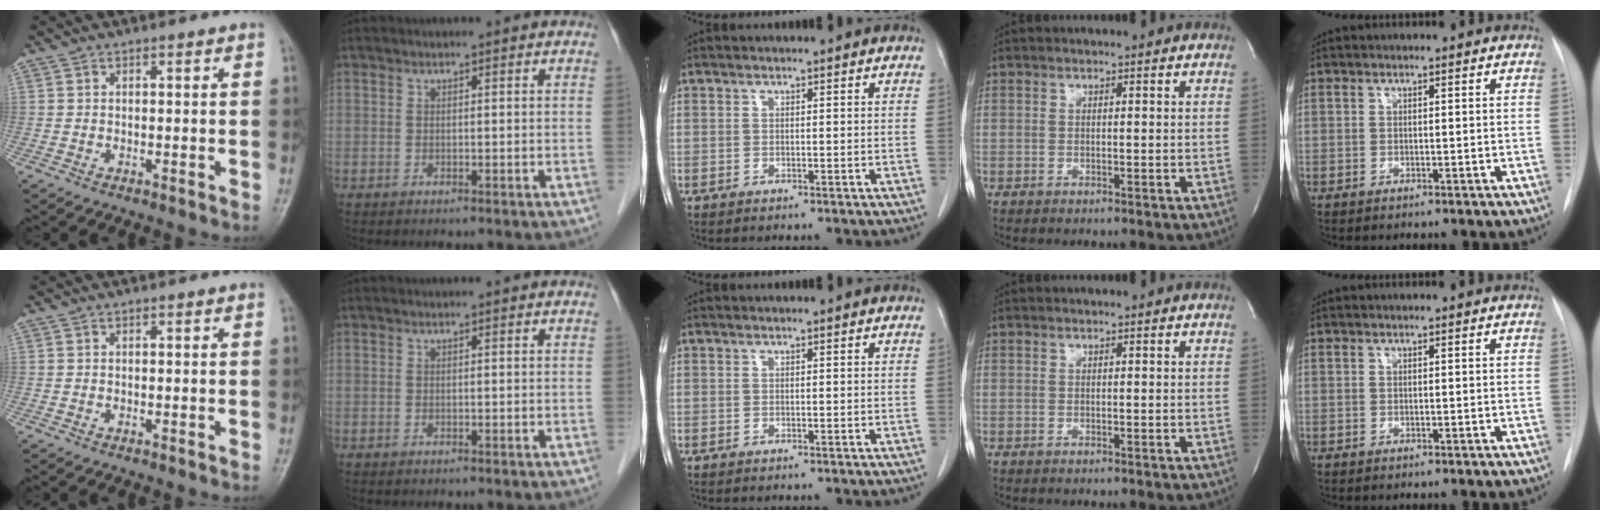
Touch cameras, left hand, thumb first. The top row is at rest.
{}